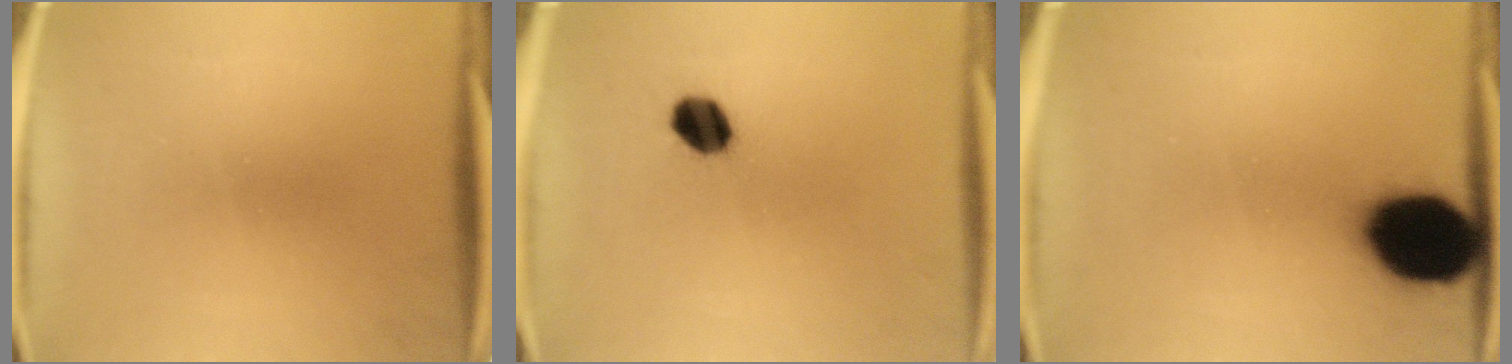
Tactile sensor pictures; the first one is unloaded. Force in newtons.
{"total": 6.1}
{"total": 18.4}